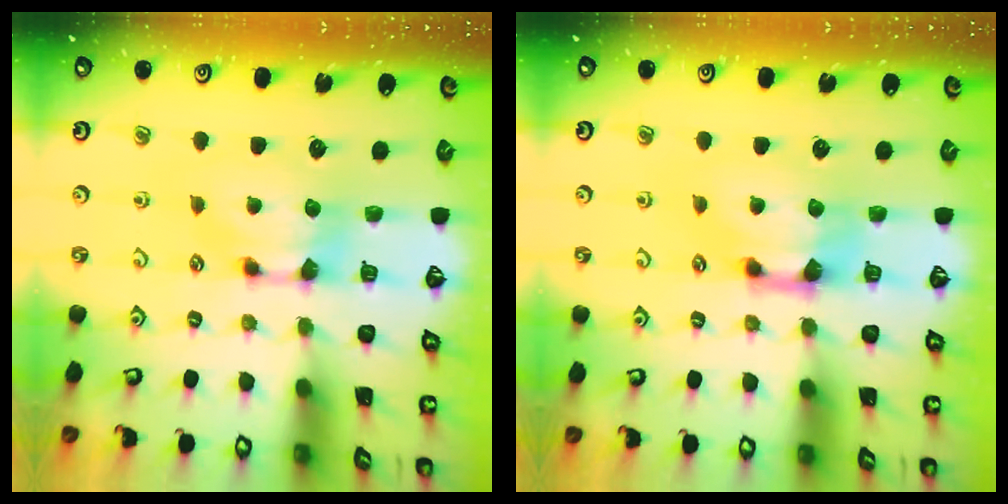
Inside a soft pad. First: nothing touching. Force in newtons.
{"total": 1.5, "press": 0.7, "slide": 1.4}